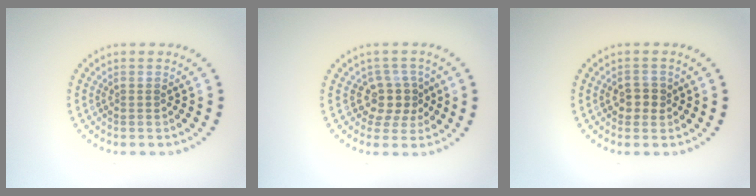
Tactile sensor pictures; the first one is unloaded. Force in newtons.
{"total": 2.9, "press": 2.3, "slide": 1.8}
{"total": 2.0, "press": 1.9, "slide": 0.6}